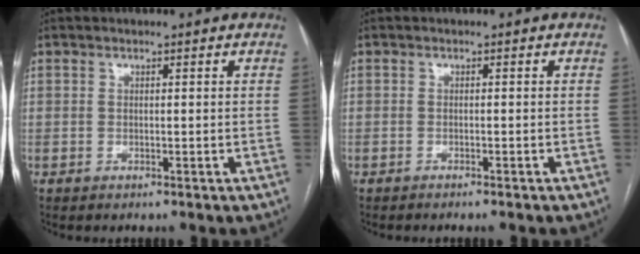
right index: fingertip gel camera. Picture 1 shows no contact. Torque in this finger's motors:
{"motor_torque": [-0.67, 0.64, -0.18, -0.05]}